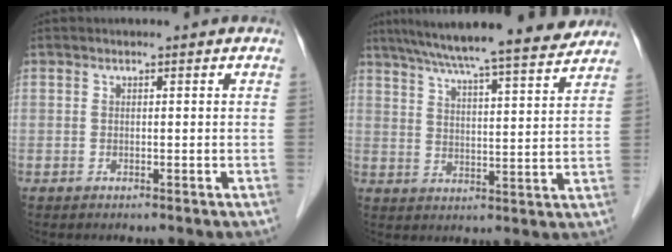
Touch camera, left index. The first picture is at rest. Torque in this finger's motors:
{"motor_torque": [0.96, -1.17, 0.62, 0.15]}